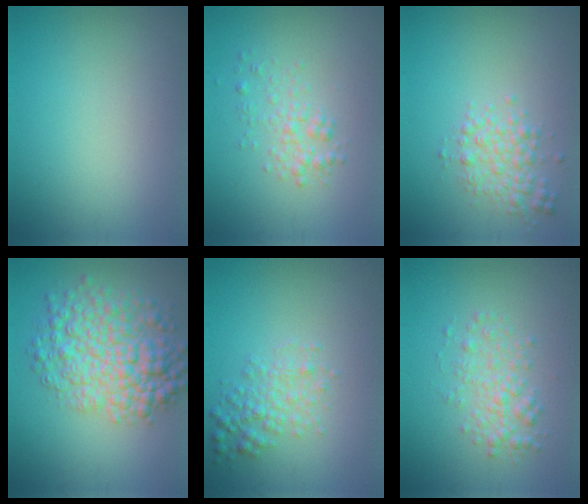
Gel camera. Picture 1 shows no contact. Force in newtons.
{"total": 1.8, "press": 1.8, "slide": 0.1}
{"total": 2.5, "press": 2.5, "slide": 0.0}
{"total": 7.4, "press": 7.4, "slide": 0.2}
{"total": 2.4, "press": 2.4, "slide": 0.1}
{"total": 2.5, "press": 2.5, "slide": 0.0}